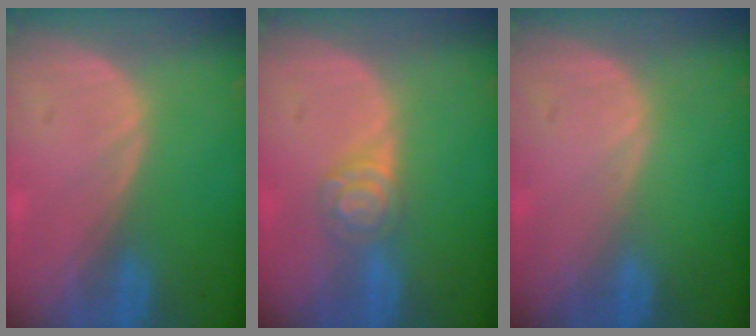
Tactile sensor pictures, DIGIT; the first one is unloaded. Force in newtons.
{"total": 4.3, "press": 3.9, "slide": 1.7}
{"total": 0.0}